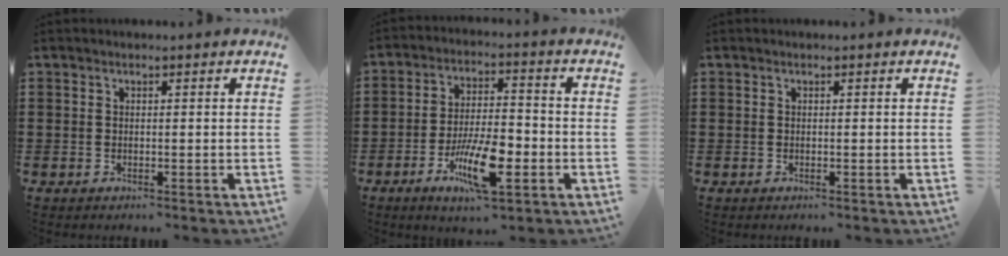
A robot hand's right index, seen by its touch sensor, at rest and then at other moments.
{"total": 10.2, "force": [-4.1, 3.3, 8.7], "torque": [-0.175, -0.006, -0.073]}
{"total": 0.0}